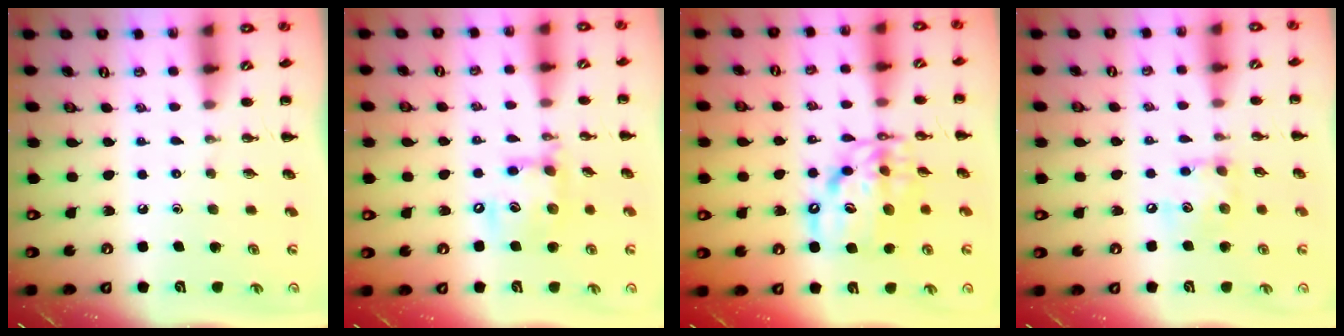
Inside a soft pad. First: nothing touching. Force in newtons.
{"total": 13.4, "press": 13.2, "slide": 2.3}
{"total": 12.5, "press": 12.0, "slide": 3.4}
{"total": 8.4, "press": 8.4, "slide": 0.5}